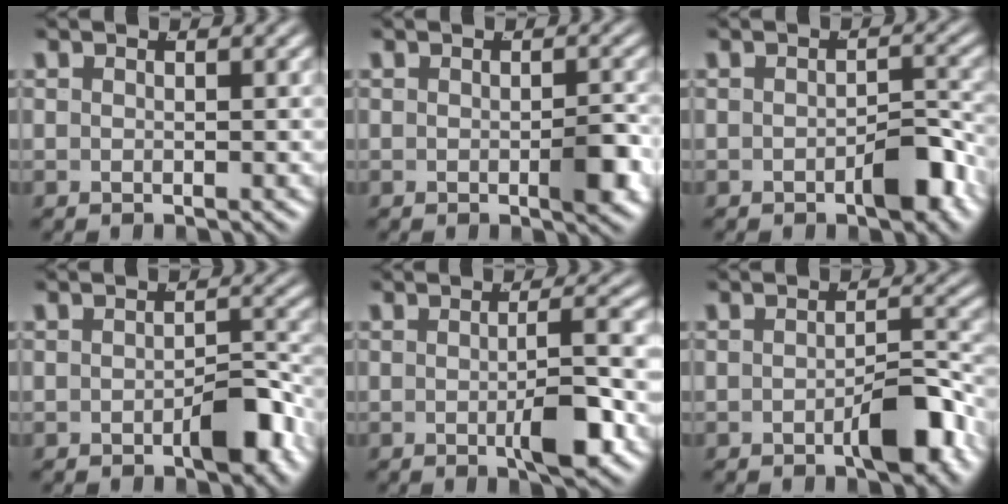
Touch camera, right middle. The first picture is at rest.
{"total": 2.3, "force": [-0.7, 0.8, 2.0], "torque": [-0.030, -0.005, -0.014]}
{"total": 3.1, "force": [-1.7, 1.1, 2.4], "torque": [-0.028, -0.001, -0.026]}
{"total": 3.5, "force": [-1.8, 1.3, 2.7], "torque": [-0.033, -0.002, -0.027]}
{"total": 3.9, "force": [-1.1, 0.3, 3.7], "torque": [-0.042, 0.001, -0.021]}
{"total": 4.1, "force": [-2.2, 1.2, 3.3], "torque": [-0.038, -0.001, -0.036]}